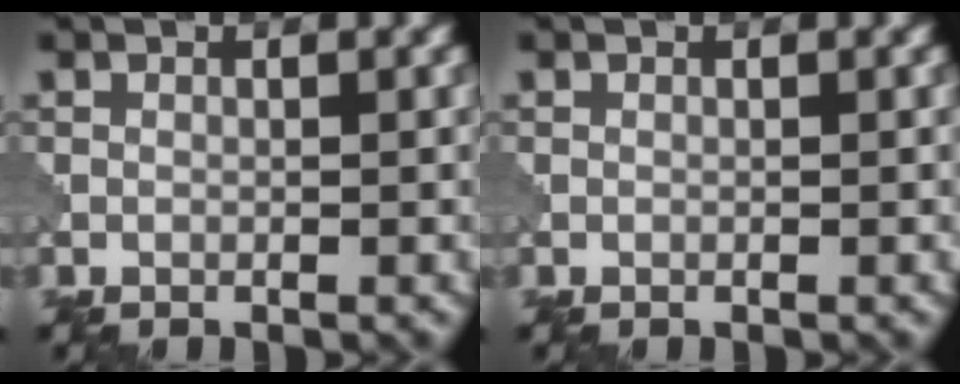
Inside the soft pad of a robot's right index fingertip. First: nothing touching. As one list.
[{"total": 0.0}]